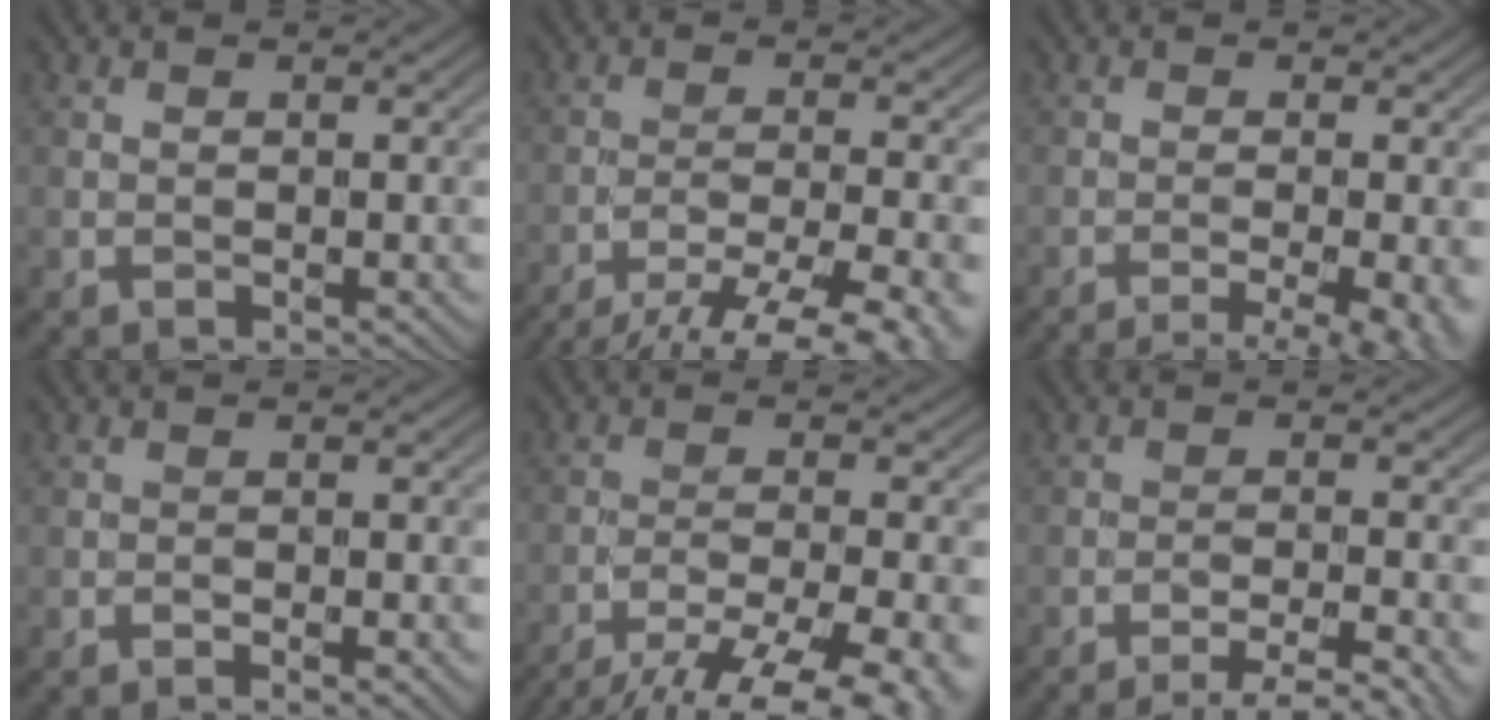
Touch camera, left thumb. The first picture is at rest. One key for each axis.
{"total": 11.7, "fx": -9.0, "fy": 2.5, "fz": 7.2, "tx": -0.118, "ty": -0.016, "tz": -0.118}
{"total": 7.8, "fx": -3.7, "fy": 1.9, "fz": 6.6, "tx": -0.080, "ty": -0.008, "tz": -0.041}
{"total": 1.1, "fx": -0.6, "fy": 0.0, "fz": 1.0, "tx": -0.019, "ty": -0.002, "tz": -0.009}
{"total": 13.2, "fx": -9.5, "fy": 3.4, "fz": 8.5, "tx": -0.140, "ty": -0.030, "tz": -0.120}
{"total": 6.6, "fx": -4.7, "fy": 1.2, "fz": 4.5, "tx": -0.065, "ty": 0.000, "tz": -0.063}